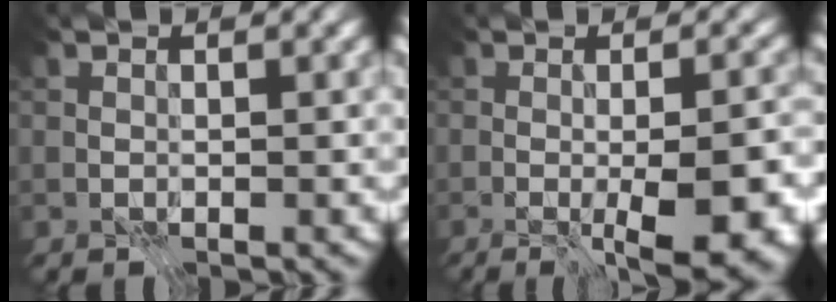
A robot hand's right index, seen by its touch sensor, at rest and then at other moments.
{"total": 7.4, "force": [-2.5, 1.3, 6.9], "torque": [-0.094, -0.015, -0.029]}